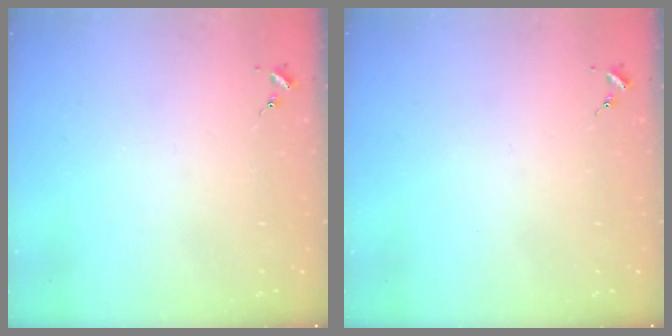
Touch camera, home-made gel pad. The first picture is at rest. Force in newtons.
{"total": 0.0}